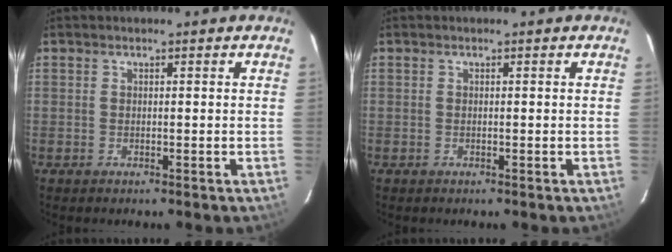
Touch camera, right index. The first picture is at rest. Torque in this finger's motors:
{"motor_torque": [-0.06, 0.05, -0.02, 0.00]}